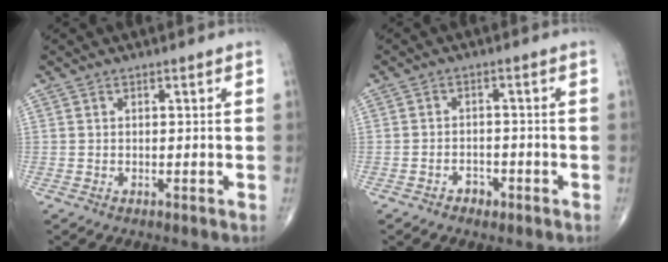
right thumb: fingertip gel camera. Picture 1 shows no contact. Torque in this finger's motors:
{"motor_torque": [0.02, -0.15, -0.11, -0.16, 0.04]}